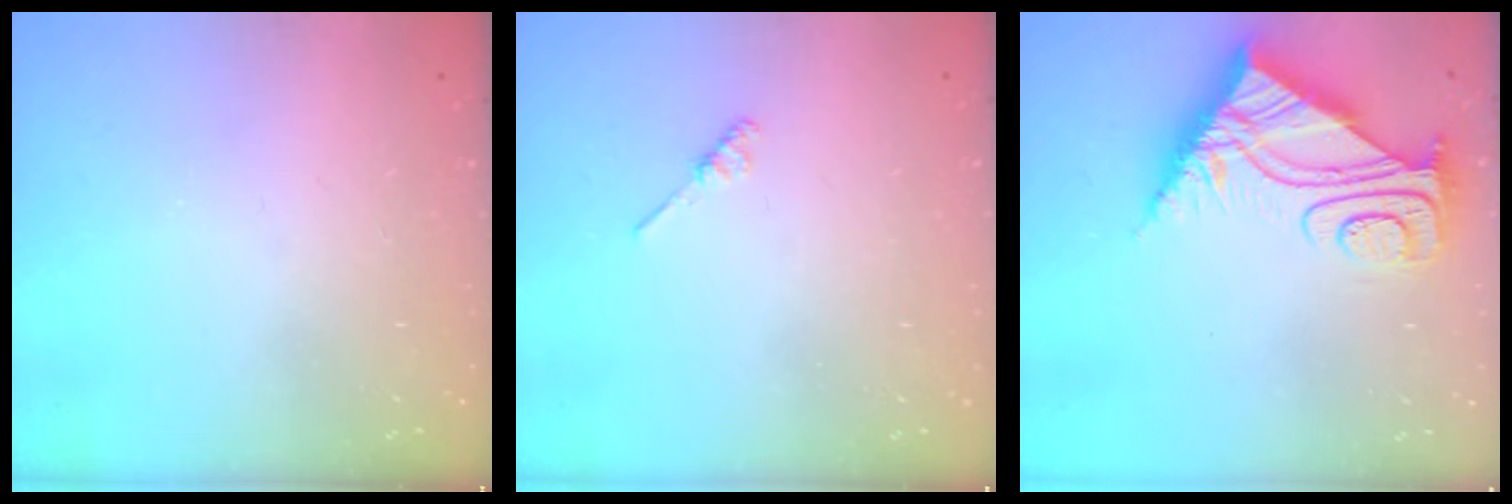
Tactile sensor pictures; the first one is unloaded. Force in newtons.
{"total": 2.1, "press": 2.1, "slide": 0.4}
{"total": 10.9, "press": 10.8, "slide": 1.0}